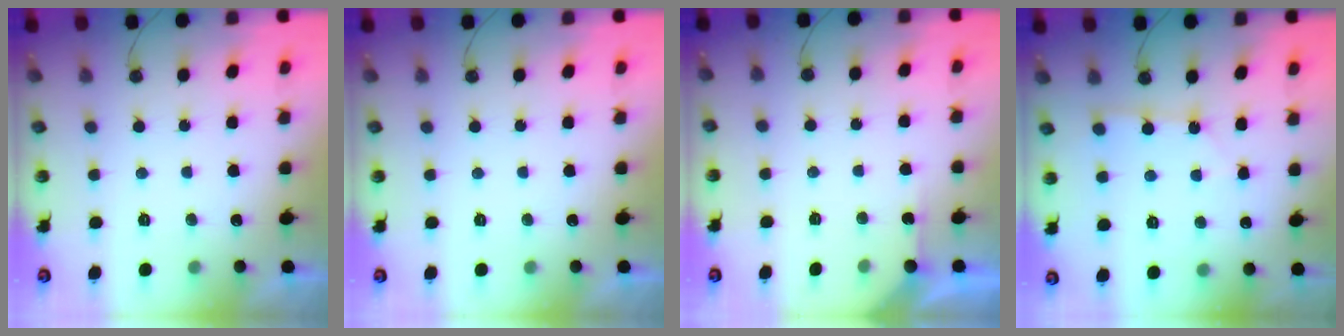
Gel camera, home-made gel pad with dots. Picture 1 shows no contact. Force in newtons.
{"total": 0.0}
{"total": 2.9, "press": 2.9, "slide": 0.3}
{"total": 1.9, "press": 1.9, "slide": 0.3}